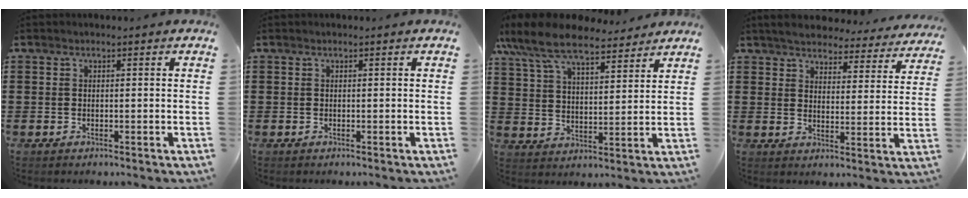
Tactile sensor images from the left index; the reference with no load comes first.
{"total": 0.0}
{"total": 9.8, "force": [8.3, 2.5, 4.6], "torque": [-0.121, -0.031, 0.149]}
{"total": 4.7, "force": [4.6, 0.5, 0.8], "torque": [-0.040, -0.026, 0.078]}